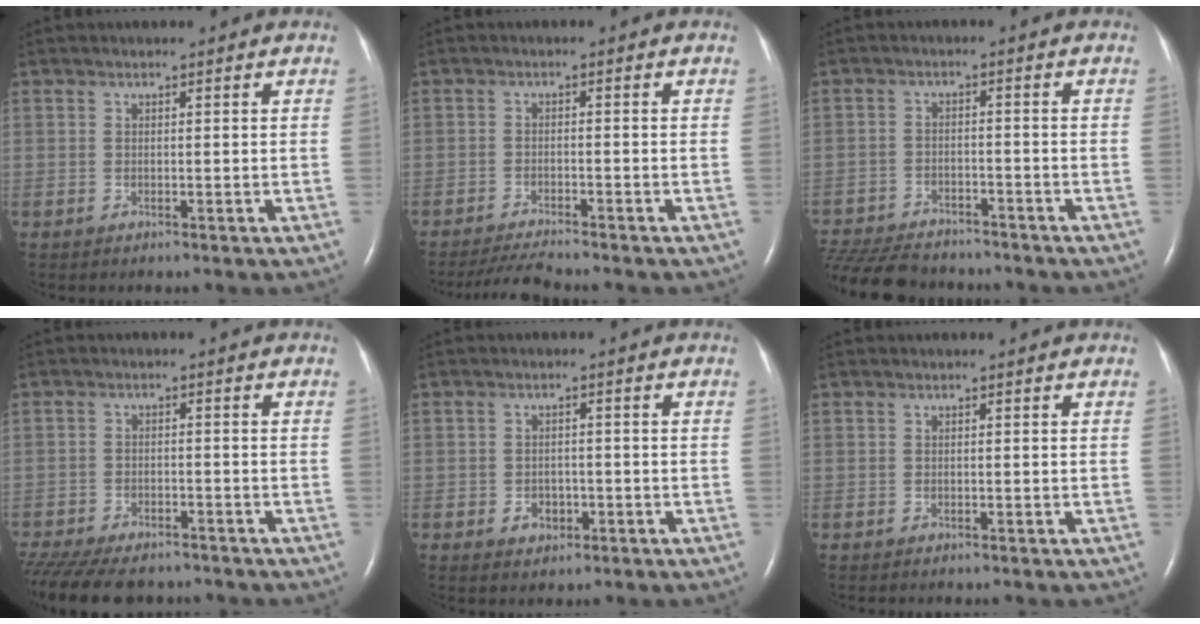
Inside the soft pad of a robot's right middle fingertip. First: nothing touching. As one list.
[{"total": 4.9, "force": [-4.6, -0.5, 1.6], "torque": [-0.031, -0.023, -0.082]}, {"total": 15.0, "force": [-13.0, 4.6, 5.8], "torque": [-0.150, -0.021, -0.196]}, {"total": 15.3, "force": [-12.7, 5.7, 6.4], "torque": [-0.169, -0.021, -0.181]}, {"total": 2.7, "force": [-1.2, 2.0, 1.3], "torque": [-0.014, 0.005, -0.010]}, {"total": 0.7, "force": [-0.6, 0.1, 0.3], "torque": [-0.008, -0.002, -0.008]}]